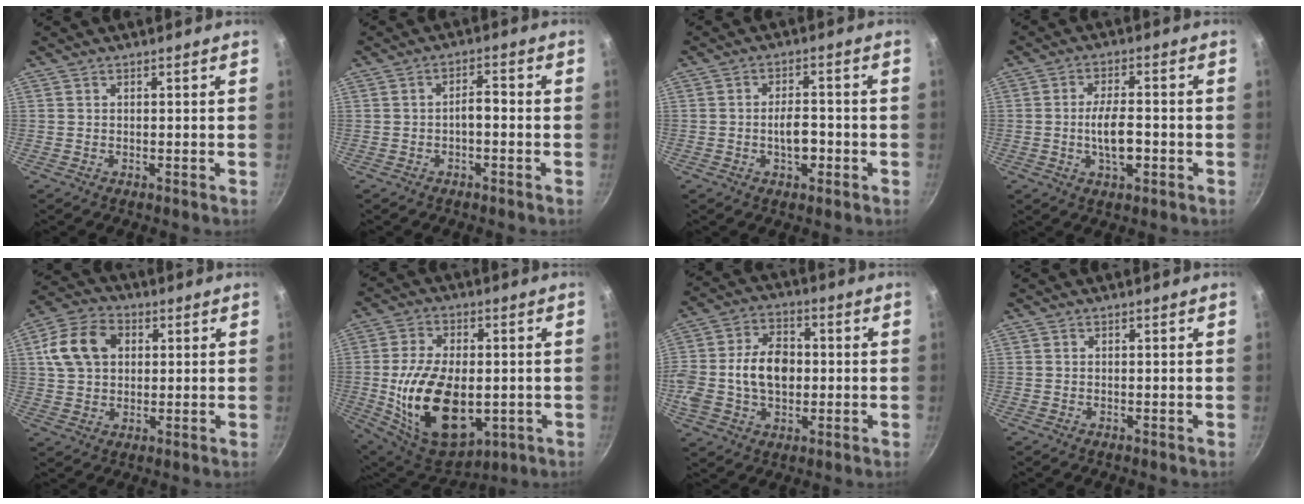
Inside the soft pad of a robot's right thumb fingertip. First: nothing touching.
{"total": 3.0, "force": [-0.8, 1.5, 2.5], "torque": [-0.036, 0.019, -0.016]}
{"total": 4.8, "force": [-1.2, 2.7, 3.8], "torque": [-0.049, 0.017, -0.020]}
{"total": 6.8, "force": [-1.2, 3.0, 6.0], "torque": [-0.102, 0.006, -0.022]}
{"total": 11.6, "force": [2.9, 8.4, 7.5], "torque": [-0.130, 0.014, 0.046]}
{"total": 21.0, "force": [-2.9, 12.1, 17.0], "torque": [-0.291, -0.008, -0.020]}
{"total": 14.2, "force": [-0.3, 9.8, 10.3], "torque": [-0.183, 0.020, -0.001]}
{"total": 0.0}